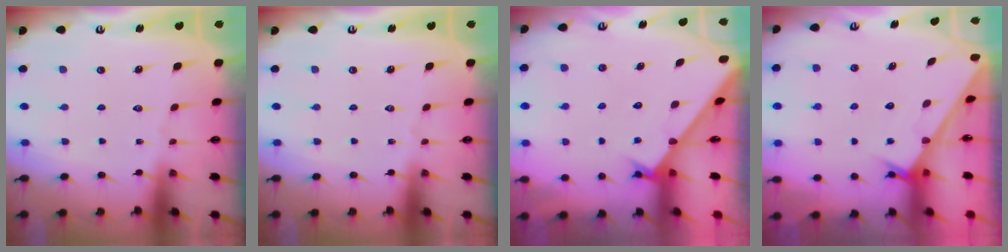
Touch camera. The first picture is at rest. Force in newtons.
{"total": 0.0}
{"total": 2.4, "press": 2.4, "slide": 0.1}
{"total": 2.1, "press": 2.1, "slide": 0.2}